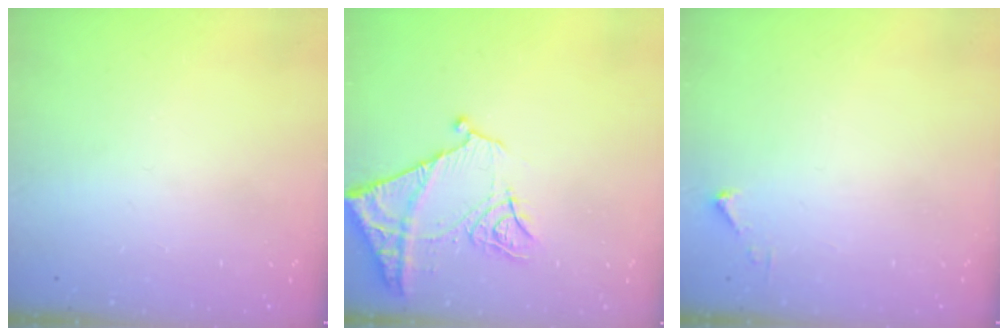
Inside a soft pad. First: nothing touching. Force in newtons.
{"total": 11.9, "press": 11.8, "slide": 1.4}
{"total": 2.7, "press": 2.7, "slide": 0.3}